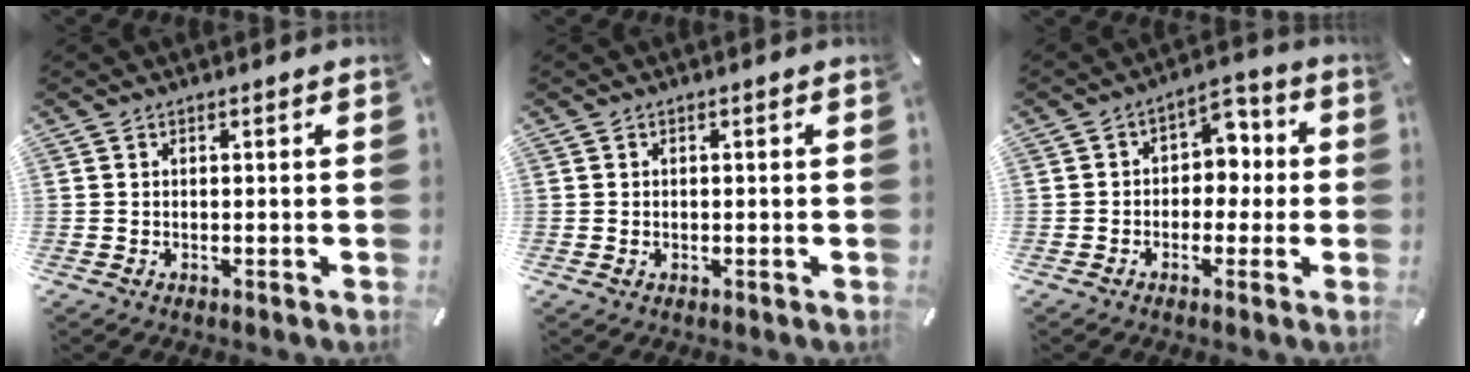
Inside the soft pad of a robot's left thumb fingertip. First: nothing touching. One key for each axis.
{"total": 0.7, "fx": -0.1, "fy": 0.5, "fz": 0.4, "tx": -0.009, "ty": 0.001, "tz": -0.003}
{"total": 6.4, "fx": -0.9, "fy": 5.2, "fz": 3.6, "tx": -0.040, "ty": 0.008, "tz": -0.026}